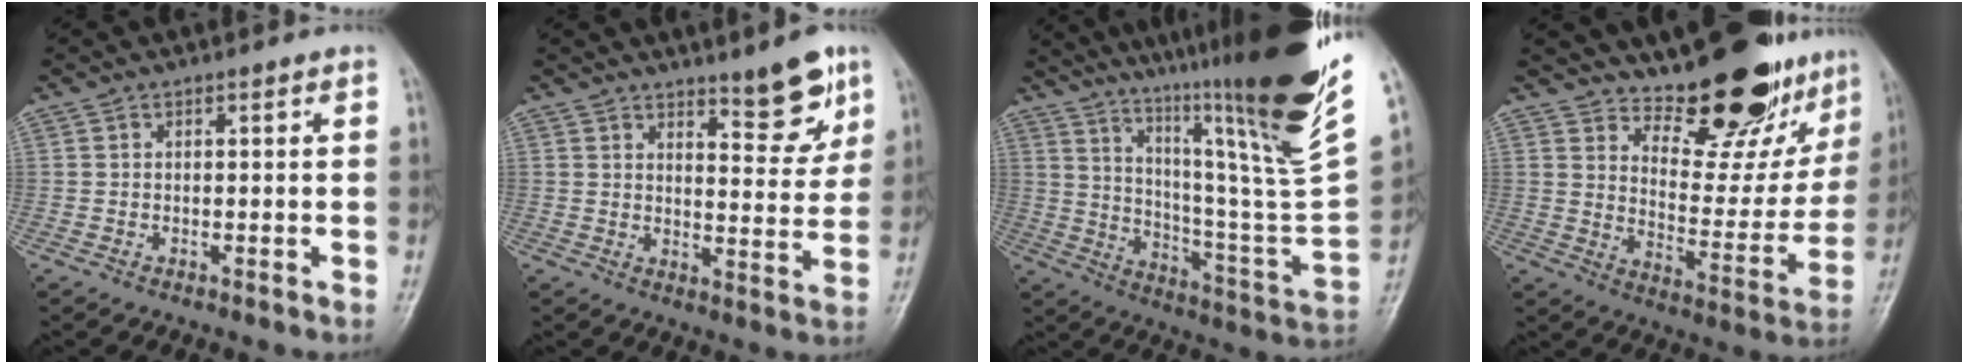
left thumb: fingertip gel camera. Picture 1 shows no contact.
{"total": 8.3, "force": [5.9, 2.3, 5.5], "torque": [-0.051, -0.047, 0.086]}
{"total": 34.3, "force": [21.2, 4.0, 26.7], "torque": [-0.348, -0.092, 0.324]}
{"total": 19.6, "force": [15.8, 6.9, 9.3], "torque": [-0.077, -0.123, 0.222]}